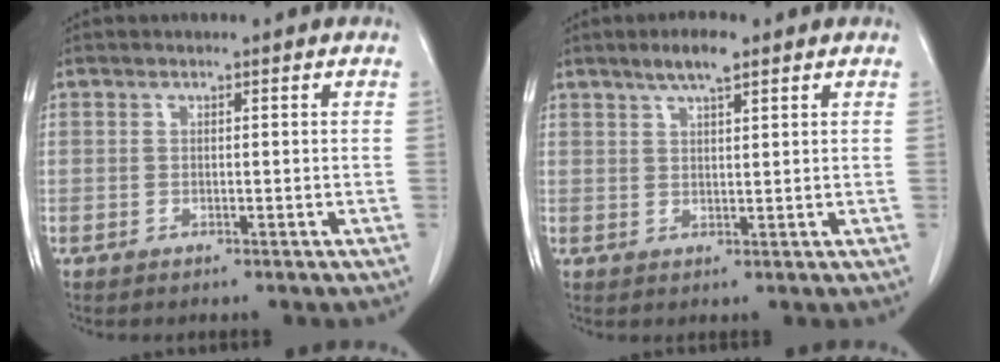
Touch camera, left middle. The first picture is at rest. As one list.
[{"total": 4.3, "force": [3.0, 0.6, 3.0], "torque": [-0.059, 0.005, 0.052]}]